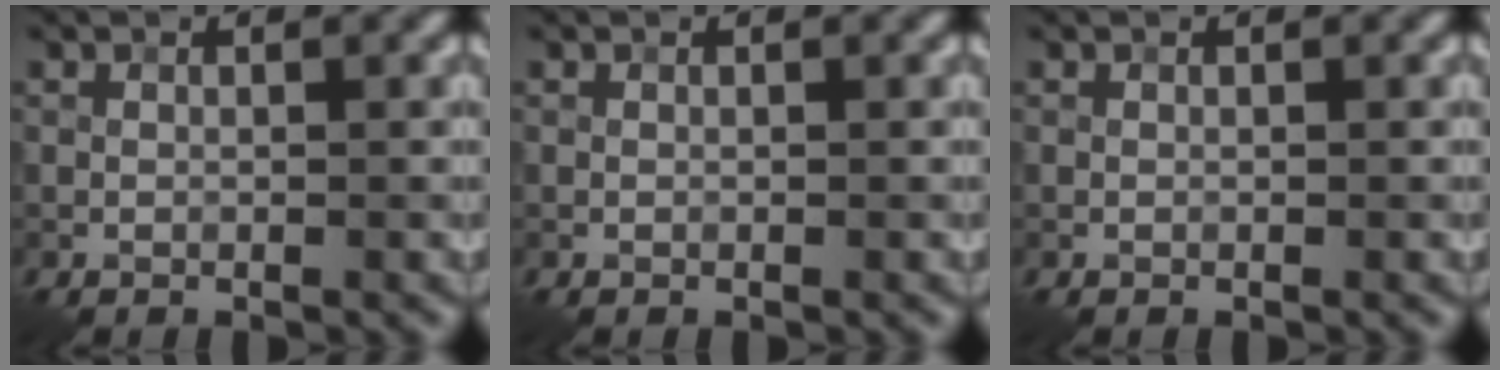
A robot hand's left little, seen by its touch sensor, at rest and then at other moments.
{"total": 0.0}
{"total": 0.0}